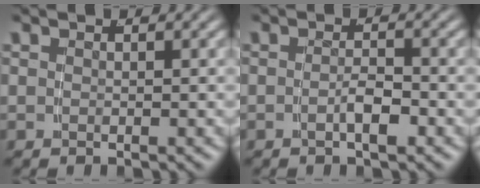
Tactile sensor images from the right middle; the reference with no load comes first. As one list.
[{"total": 1.9, "force": [-1.2, 0.0, 1.5], "torque": [-0.021, -0.003, -0.018]}]